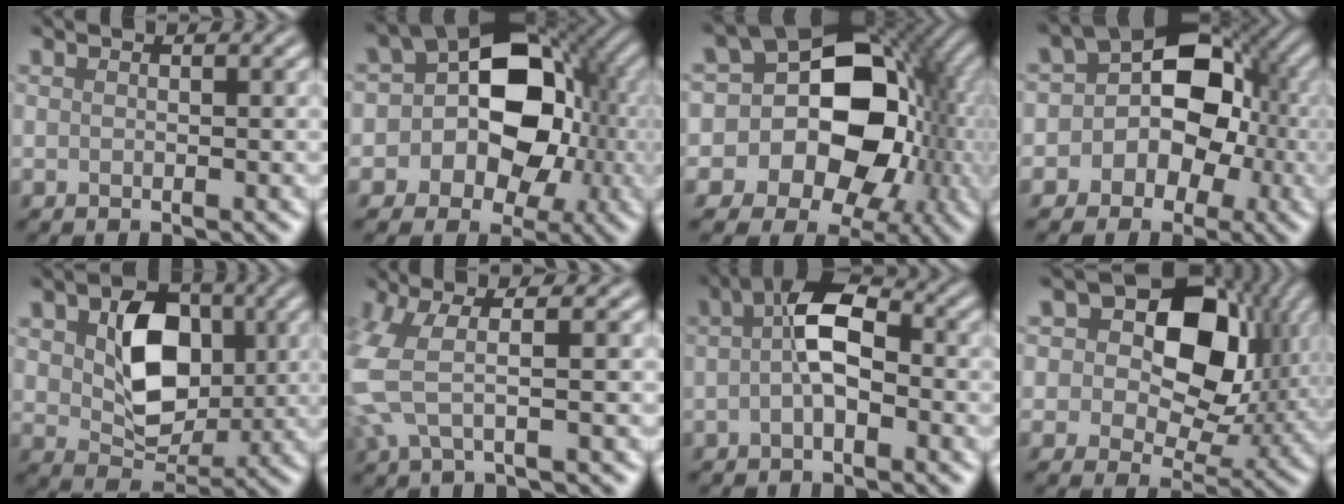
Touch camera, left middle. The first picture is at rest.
{"total": 10.9, "force": [-0.3, 8.5, 6.9], "torque": [-0.054, 0.016, -0.019]}
{"total": 14.6, "force": [-0.6, 11.5, 8.9], "torque": [-0.102, -0.002, -0.022]}
{"total": 7.6, "force": [-0.6, 6.3, 4.2], "torque": [-0.001, 0.028, -0.032]}
{"total": 6.4, "force": [1.3, 4.6, 4.4], "torque": [-0.094, 0.002, 0.037]}
{"total": 3.8, "force": [0.1, 0.7, 3.7], "torque": [-0.119, 0.001, 0.010]}
{"total": 3.9, "force": [0.0, 1.5, 3.6], "torque": [-0.078, 0.020, -0.001]}
{"total": 10.8, "force": [3.3, 7.3, 7.3], "torque": [-0.105, 0.009, 0.049]}